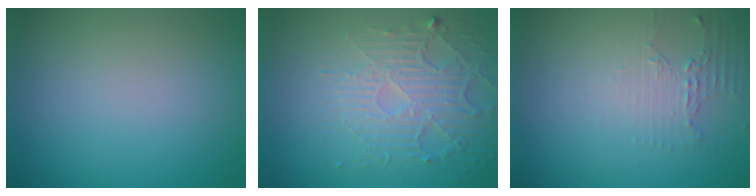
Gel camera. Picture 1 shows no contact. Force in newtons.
{"total": 5.4, "press": 3.6, "slide": 4.0}
{"total": 2.1, "press": 1.5, "slide": 1.4}